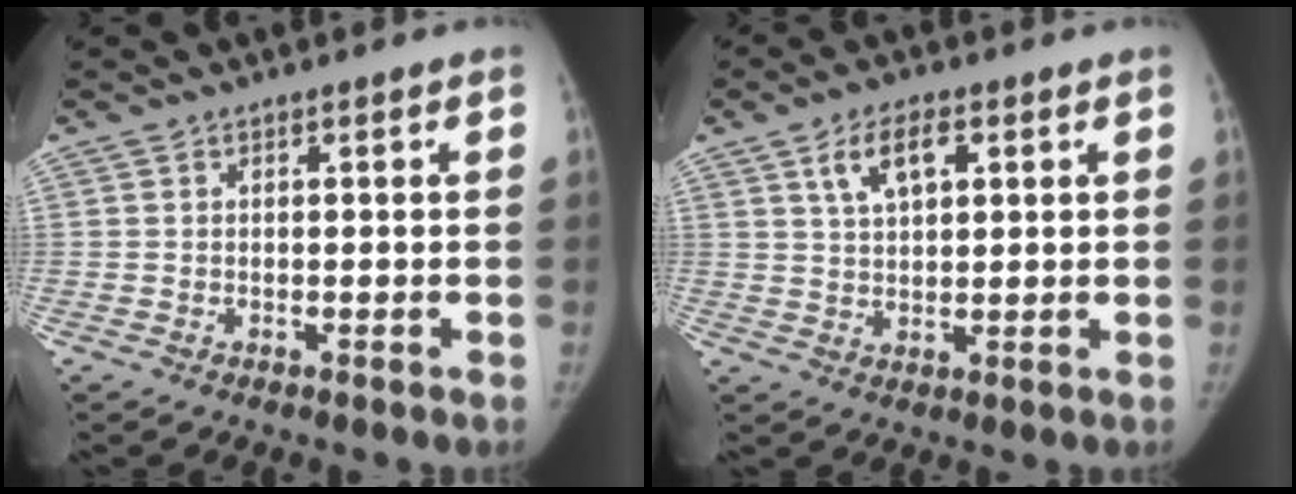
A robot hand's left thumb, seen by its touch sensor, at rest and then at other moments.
{"total": 6.7, "force": [3.0, 3.4, 5.0], "torque": [-0.079, -0.002, 0.056]}